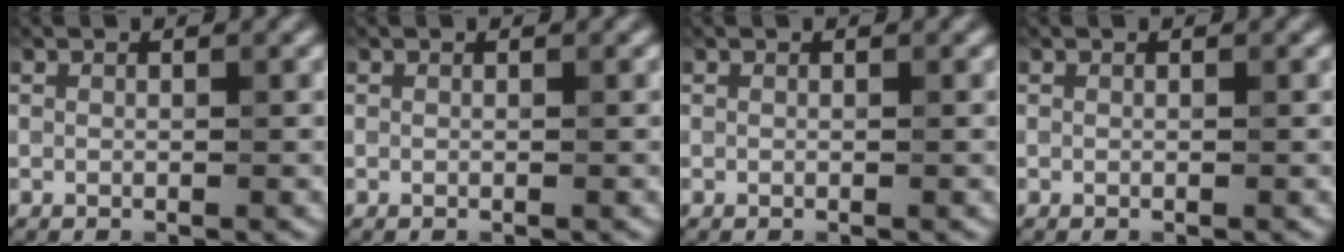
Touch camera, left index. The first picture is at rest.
{"total": 0.0}
{"total": 0.0}
{"total": 0.0}